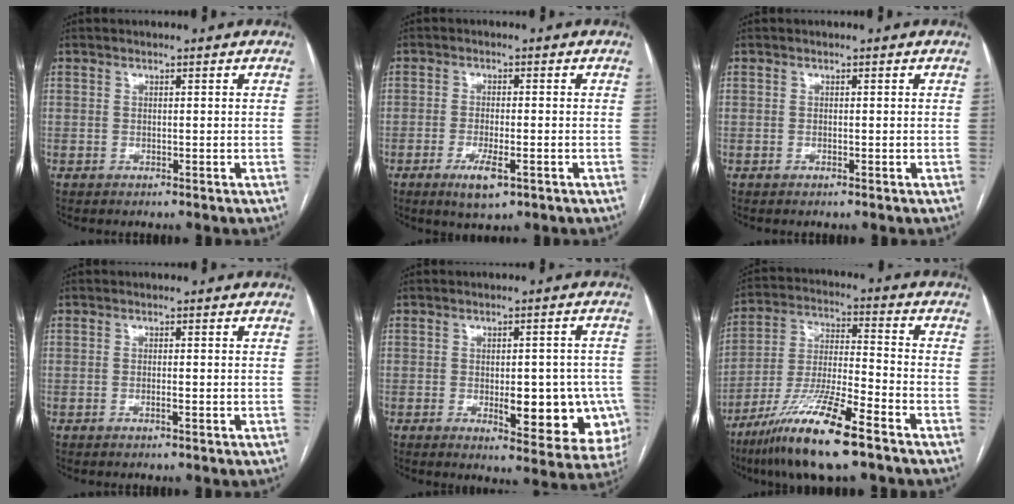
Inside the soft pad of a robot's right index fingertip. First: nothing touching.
{"total": 4.8, "force": [-2.4, 1.1, 4.0], "torque": [-0.077, -0.007, -0.036]}
{"total": 0.0}
{"total": 1.0, "force": [-0.5, 0.0, 0.9], "torque": [-0.019, 0.000, -0.007]}
{"total": 12.3, "force": [-3.2, 4.9, 10.8], "torque": [-0.093, 0.010, -0.026]}
{"total": 15.5, "force": [-10.0, 1.2, 11.7], "torque": [-0.241, -0.034, -0.185]}